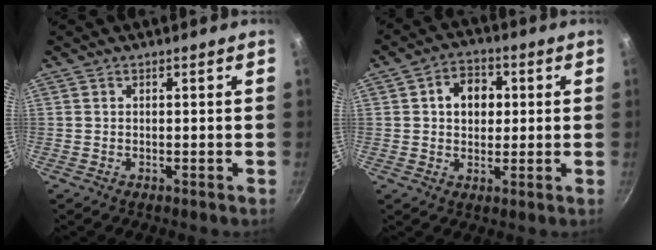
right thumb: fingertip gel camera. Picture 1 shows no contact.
{"total": 7.5, "force": [1.4, 5.8, 4.6], "torque": [-0.043, 0.006, 0.013]}